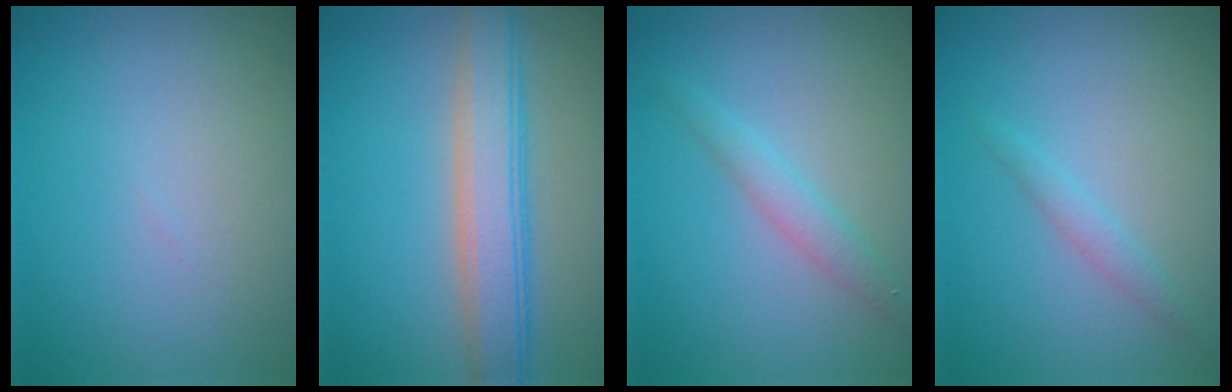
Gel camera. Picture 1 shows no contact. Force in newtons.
{"total": 5.4, "press": 5.4, "slide": 0.3}
{"total": 1.9, "press": 1.9, "slide": 0.1}
{"total": 1.3, "press": 1.3, "slide": 0.1}